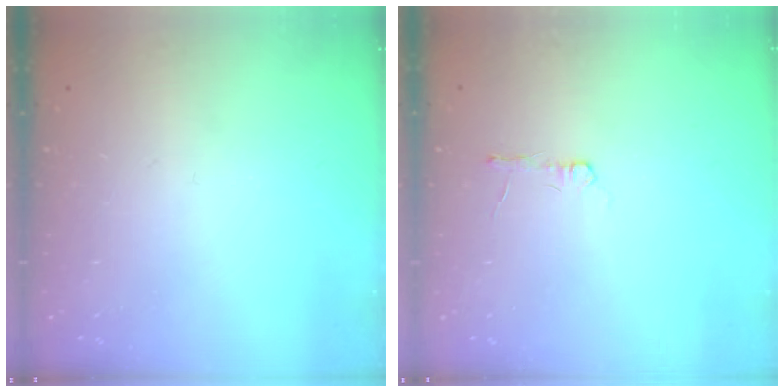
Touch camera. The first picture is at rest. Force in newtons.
{"total": 2.7, "press": 2.7, "slide": 0.4}